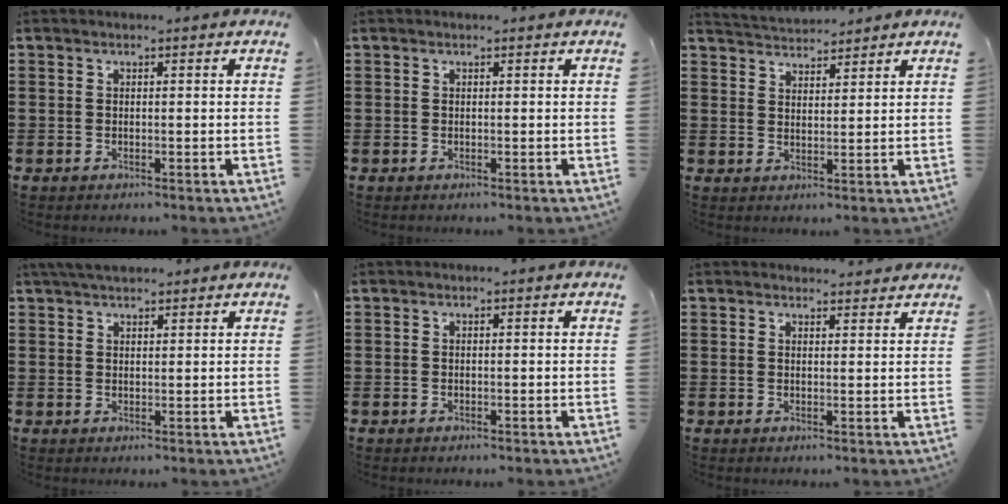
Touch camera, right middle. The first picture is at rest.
{"total": 0.0}
{"total": 3.5, "force": [3.5, 0.4, -0.3], "torque": [-0.006, -0.015, 0.065]}
{"total": 3.0, "force": [2.7, 0.8, 1.0], "torque": [-0.027, 0.001, 0.053]}
{"total": 0.0}
{"total": 1.9, "force": [1.8, 0.3, -0.2], "torque": [0.006, -0.003, 0.034]}